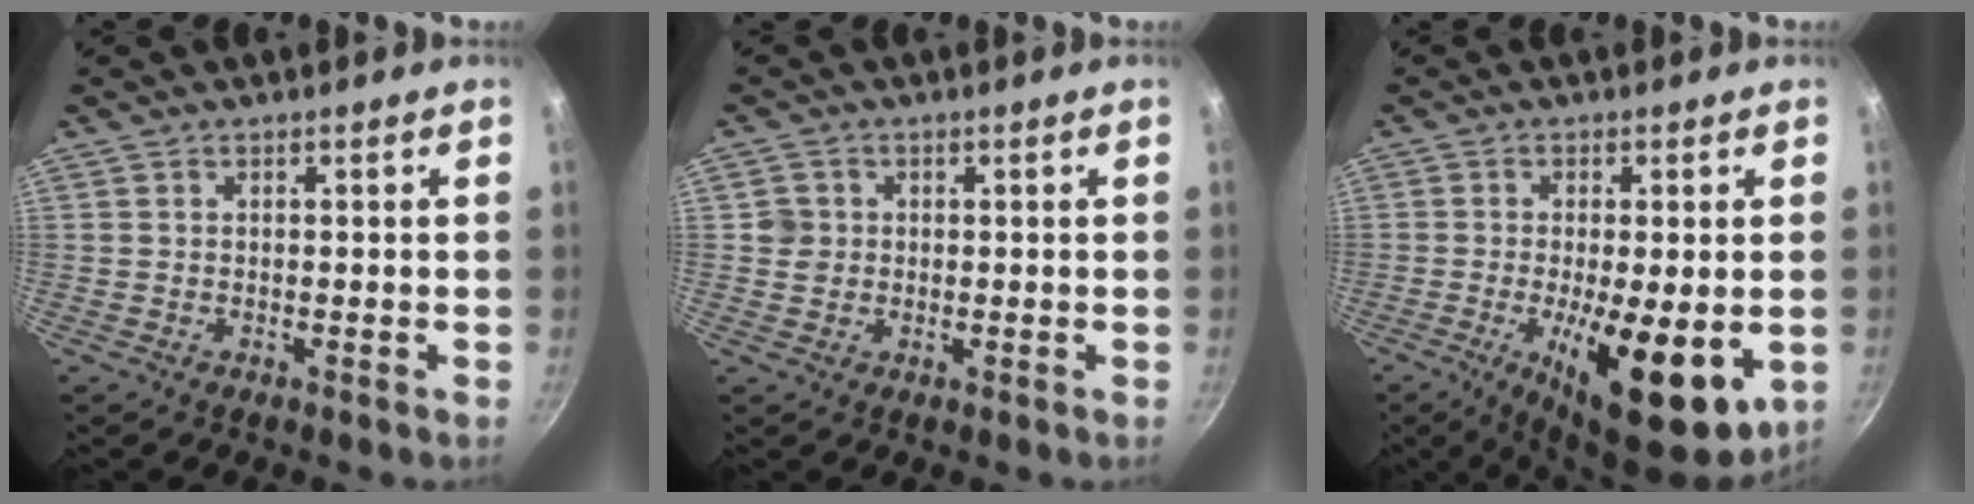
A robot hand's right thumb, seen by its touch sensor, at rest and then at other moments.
{"total": 2.8, "force": [0.4, 2.6, 0.7], "torque": [0.002, 0.003, 0.007]}
{"total": 16.1, "force": [-4.2, 5.6, 14.5], "torque": [-0.199, -0.024, -0.046]}